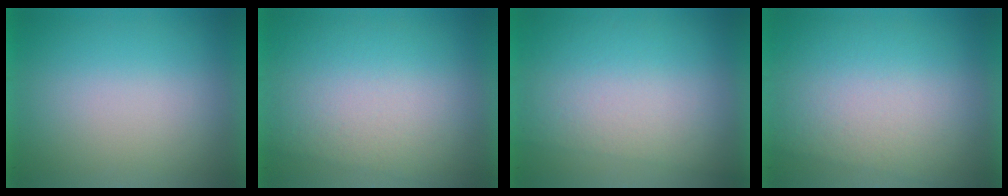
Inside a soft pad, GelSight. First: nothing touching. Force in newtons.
{"total": 3.0}
{"total": 2.8}
{"total": 3.1}